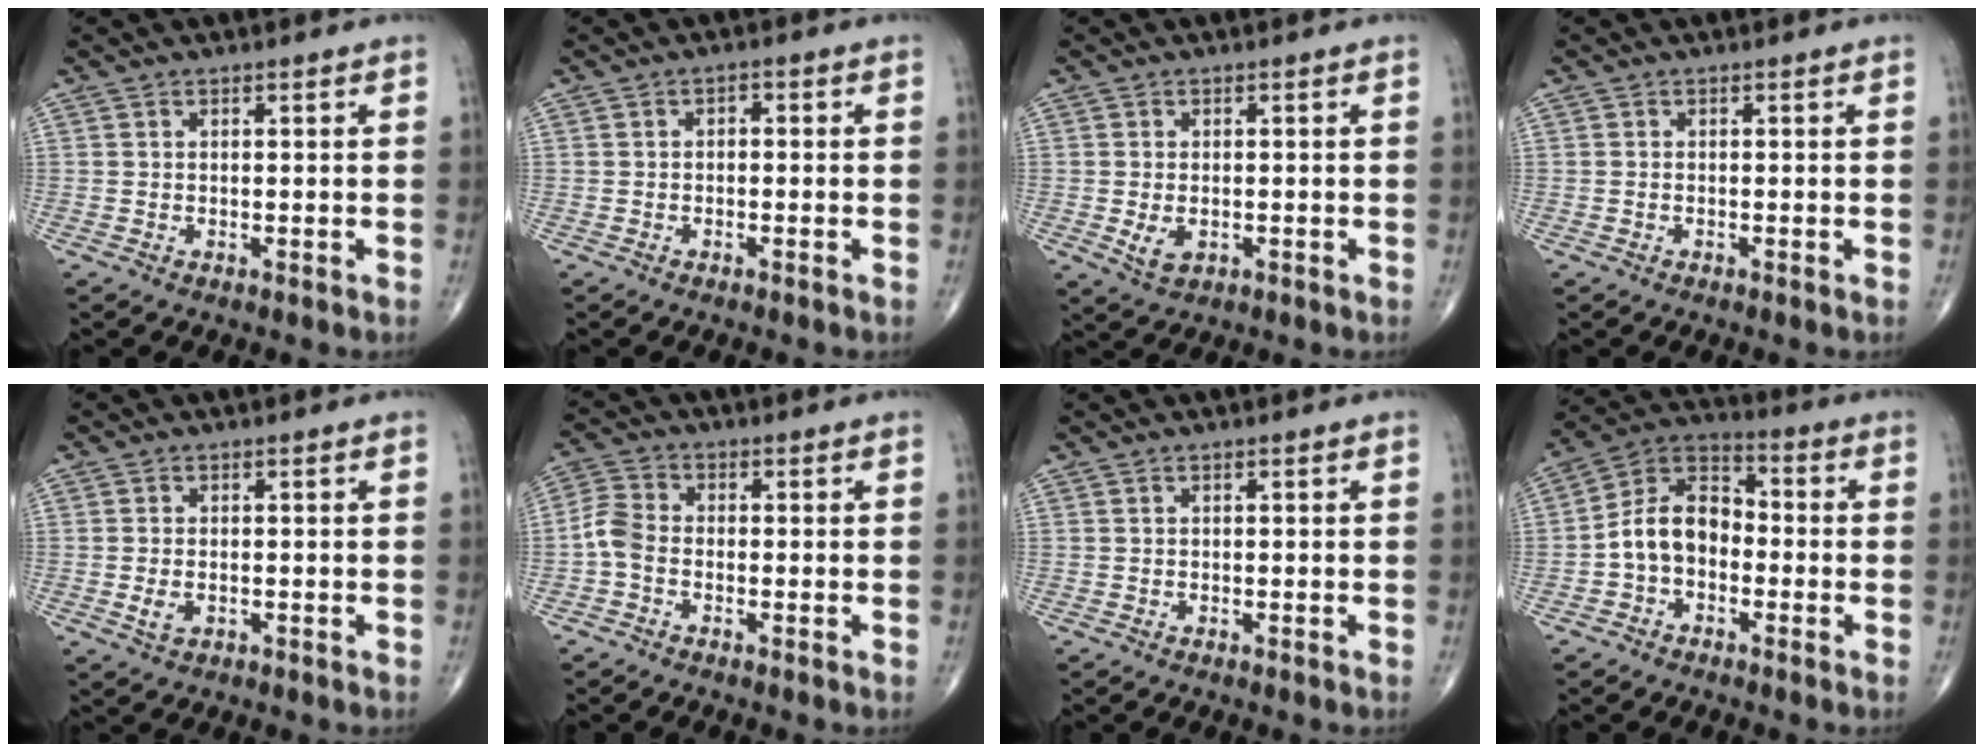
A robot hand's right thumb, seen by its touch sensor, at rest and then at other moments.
{"total": 1.1, "force": [-0.1, 0.8, 0.8], "torque": [-0.002, 0.005, -0.007]}
{"total": 3.4, "force": [-0.6, 2.1, 2.5], "torque": [-0.043, -0.004, -0.004]}
{"total": 0.0}
{"total": 2.4, "force": [-0.6, 1.5, 1.9], "torque": [-0.035, 0.000, -0.009]}
{"total": 4.3, "force": [-1.4, 2.7, 3.0], "torque": [-0.066, 0.013, -0.042]}
{"total": 0.0}
{"total": 10.4, "force": [-2.1, 7.4, 7.1], "torque": [-0.109, 0.042, -0.054]}